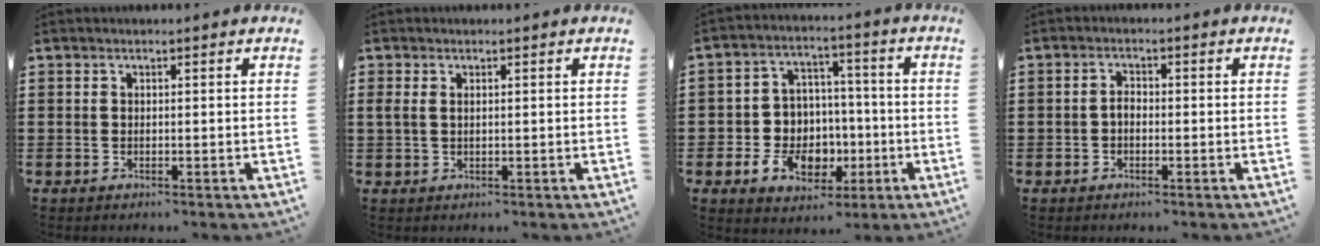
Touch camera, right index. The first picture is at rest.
{"total": 1.4, "force": [0.6, 0.6, 1.2], "torque": [-0.026, 0.006, 0.010]}
{"total": 8.2, "force": [-2.1, 7.2, 3.4], "torque": [-0.077, 0.017, -0.026]}
{"total": 1.7, "force": [-0.7, 0.9, 1.2], "torque": [-0.031, -0.001, -0.017]}